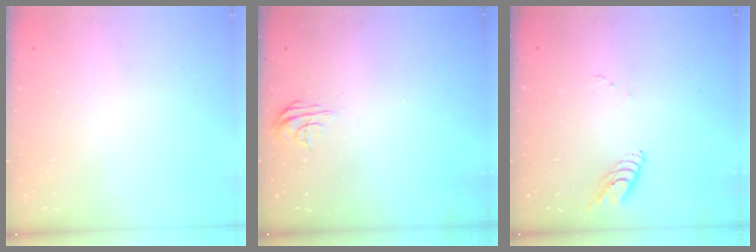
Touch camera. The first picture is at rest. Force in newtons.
{"total": 4.5, "press": 4.5, "slide": 0.4}
{"total": 6.0, "press": 6.0, "slide": 0.7}